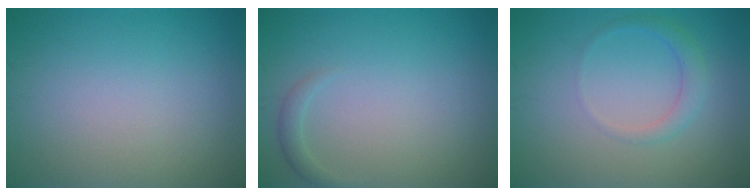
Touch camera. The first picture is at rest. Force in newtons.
{"total": 1.1, "press": 1.1, "slide": 0.0}
{"total": 1.8, "press": 1.8, "slide": 0.1}